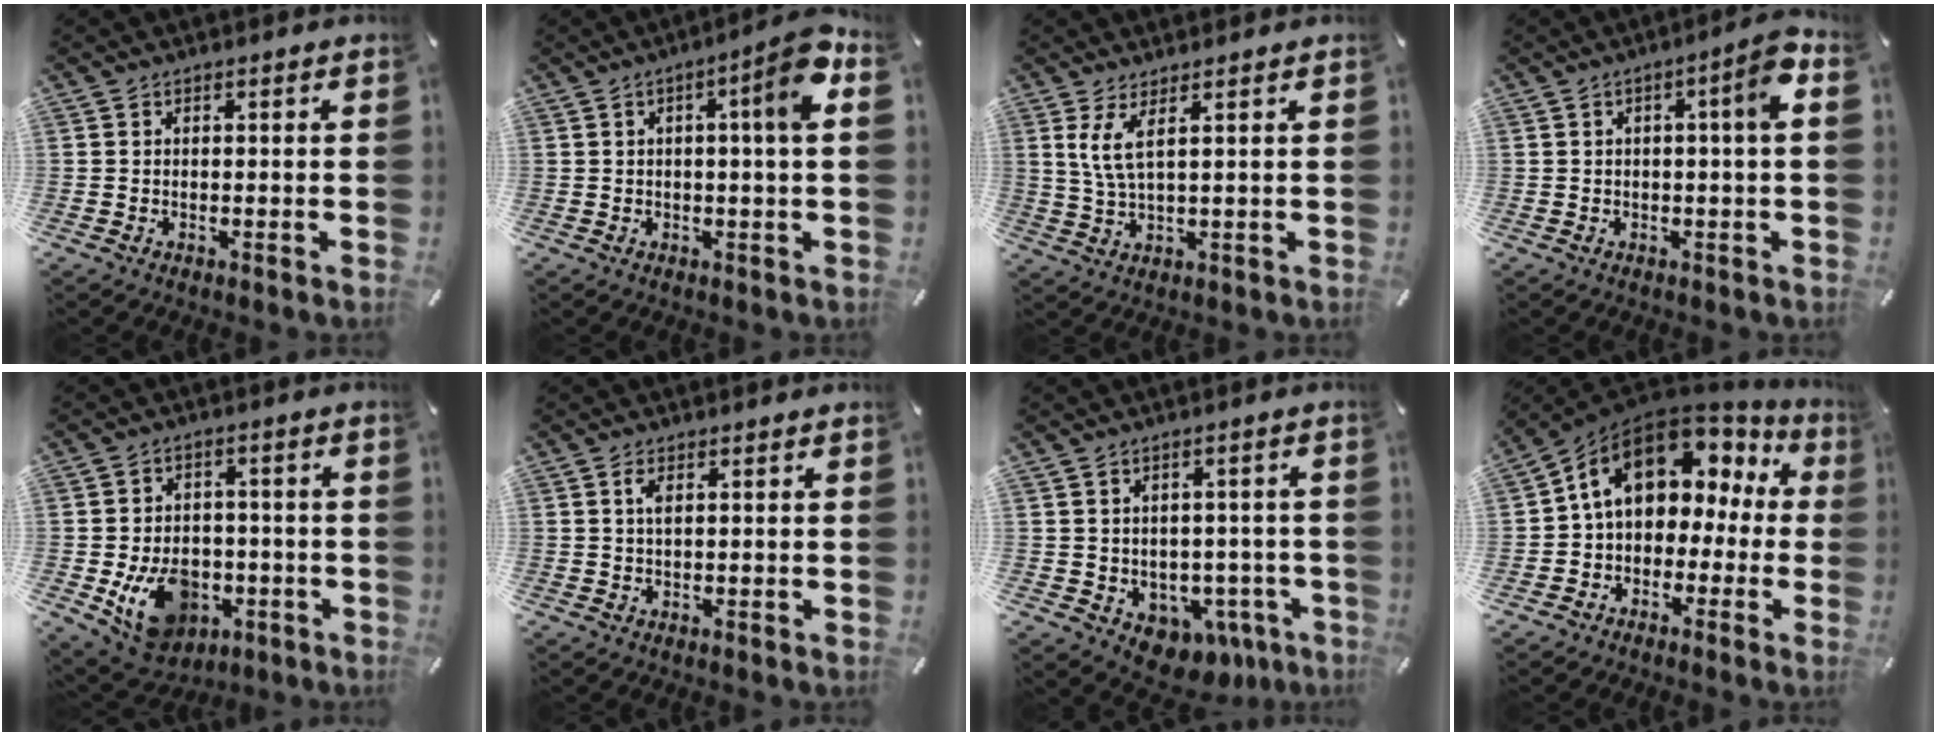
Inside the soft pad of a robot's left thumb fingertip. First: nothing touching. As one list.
[{"total": 8.6, "force": [2.3, 0.7, 8.3], "torque": [-0.117, -0.008, 0.025]}, {"total": 5.5, "force": [2.5, 1.0, 4.8], "torque": [-0.114, -0.008, 0.039]}, {"total": 5.9, "force": [0.9, 0.7, 5.8], "torque": [-0.085, -0.006, 0.007]}, {"total": 13.8, "force": [-4.4, 10.3, 7.9], "torque": [-0.126, 0.021, -0.071]}, {"total": 2.0, "force": [0.6, 0.6, 1.8], "torque": [-0.038, 0.003, 0.009]}, {"total": 6.0, "force": [-2.0, 5.3, 2.1], "torque": [-0.023, 0.002, -0.030]}, {"total": 13.2, "force": [5.1, 9.3, 7.9], "torque": [-0.130, -0.015, 0.090]}]